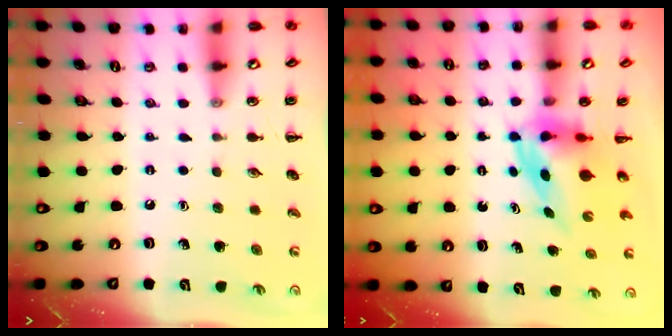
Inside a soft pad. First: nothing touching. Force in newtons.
{"total": 3.7, "press": 3.6, "slide": 1.0}